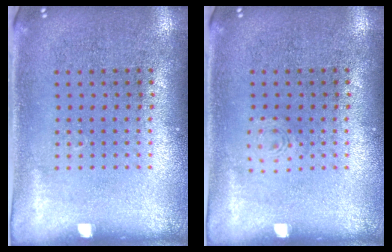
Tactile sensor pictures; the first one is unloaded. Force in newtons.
{"total": 0.6, "press": 0.6, "slide": 0.1}